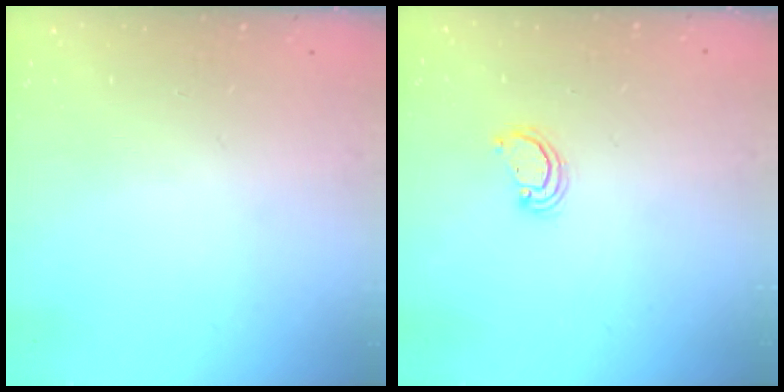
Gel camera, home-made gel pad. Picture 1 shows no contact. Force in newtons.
{"total": 2.0, "press": 2.0, "slide": 0.2}